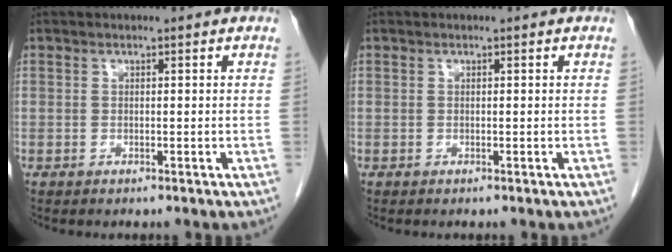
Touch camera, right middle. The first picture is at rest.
{"total": 0.0}